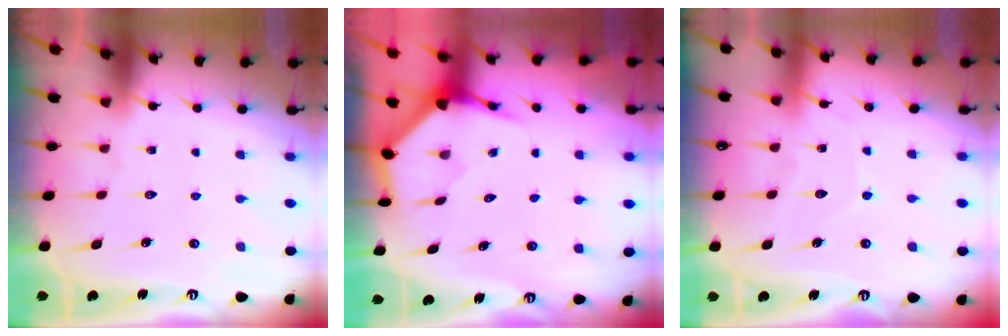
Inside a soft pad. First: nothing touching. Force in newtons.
{"total": 4.0, "press": 3.9, "slide": 0.4}
{"total": 6.4, "press": 6.3, "slide": 0.6}